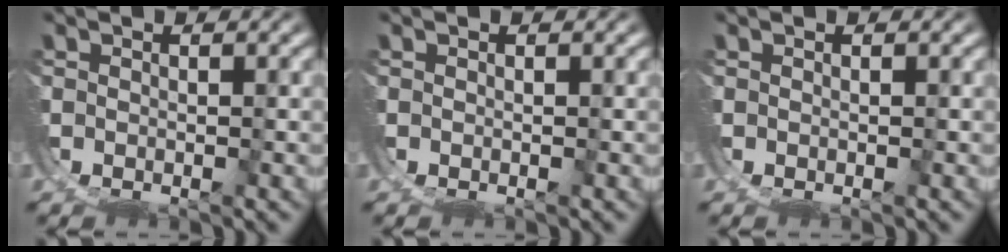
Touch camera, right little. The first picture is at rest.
{"total": 0.0}
{"total": 0.0}